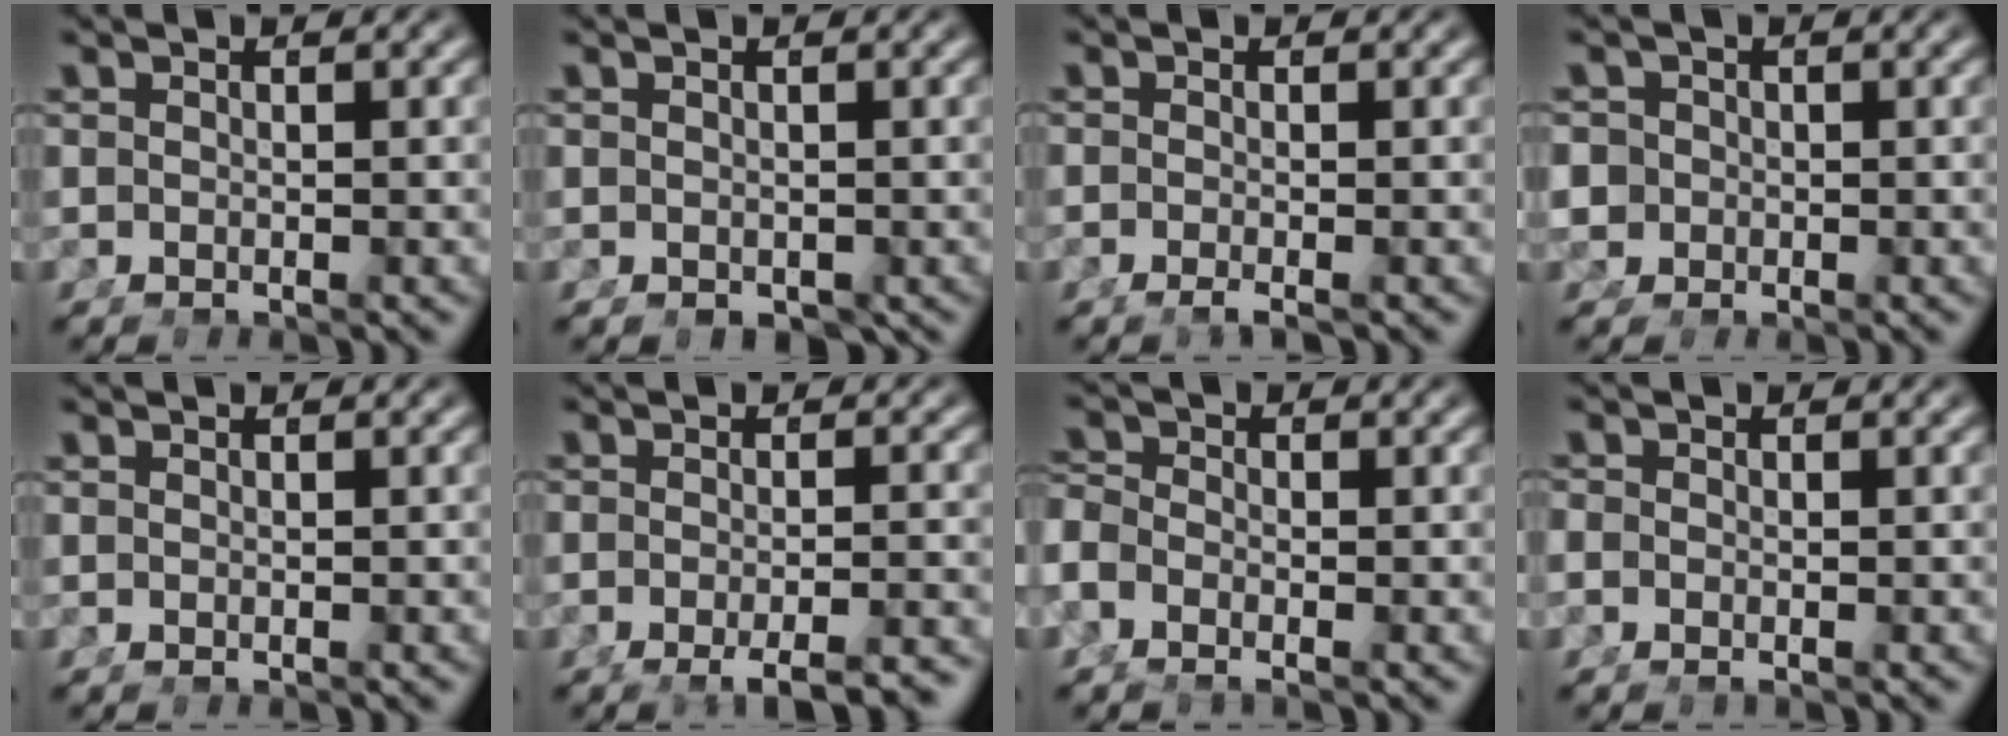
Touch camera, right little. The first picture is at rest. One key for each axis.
{"total": 1.3, "fx": -0.8, "fy": 0.9, "fz": 0.5, "tx": -0.008, "ty": -0.016, "tz": -0.003}
{"total": 1.4, "fx": -1.1, "fy": 0.2, "fz": 0.8, "tx": -0.010, "ty": -0.003, "tz": -0.019}
{"total": 4.0, "fx": -1.1, "fy": 3.6, "fz": 1.1, "tx": -0.035, "ty": -0.022, "tz": -0.014}
{"total": 0.0}
{"total": 3.9, "fx": -3.2, "fy": 0.7, "fz": 2.2, "tx": -0.028, "ty": -0.003, "tz": -0.052}
{"total": 2.2, "fx": -1.0, "fy": 1.5, "fz": 1.2, "tx": -0.032, "ty": -0.013, "tz": -0.017}
{"total": 1.1, "fx": -0.5, "fy": 0.7, "fz": 0.6, "tx": -0.015, "ty": -0.003, "tz": -0.011}